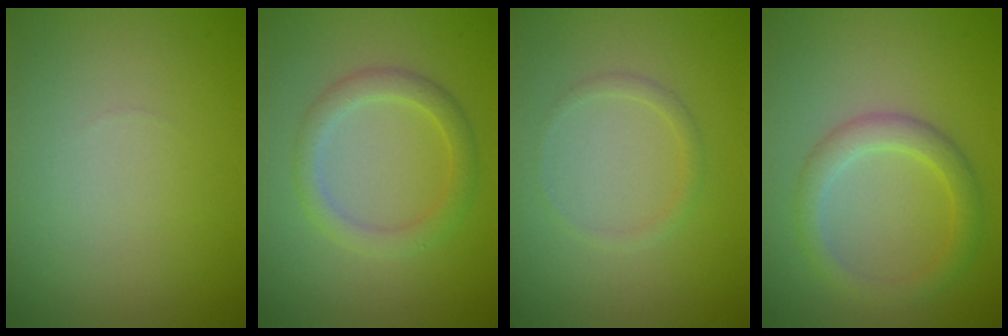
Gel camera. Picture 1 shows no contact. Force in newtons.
{"total": 2.7, "press": 2.7, "slide": 0.1}
{"total": 1.1, "press": 1.1, "slide": 0.1}
{"total": 3.0, "press": 3.0, "slide": 0.1}